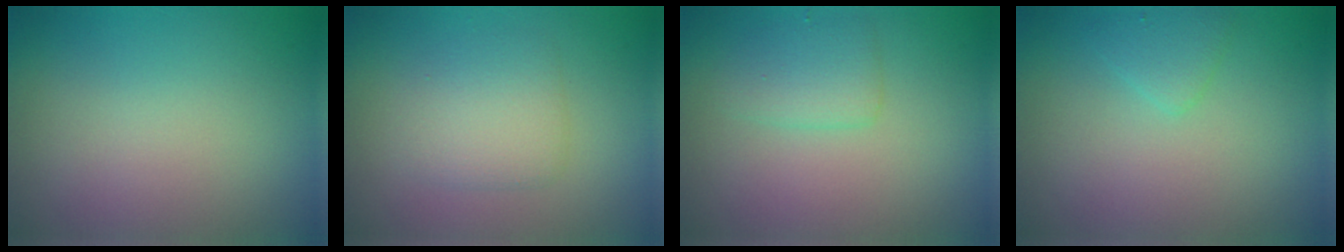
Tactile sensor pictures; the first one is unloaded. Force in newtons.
{"total": 2.8, "press": 2.8, "slide": 0.1}
{"total": 2.1, "press": 2.1, "slide": 0.2}
{"total": 1.5, "press": 1.5, "slide": 0.1}